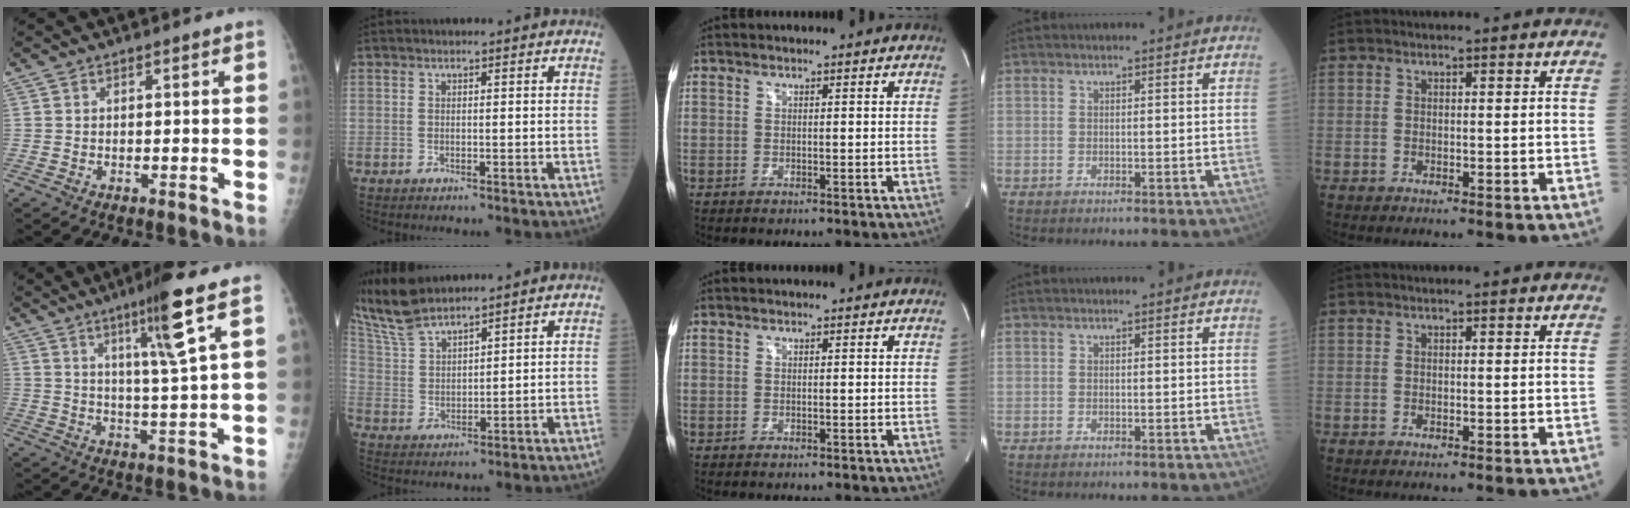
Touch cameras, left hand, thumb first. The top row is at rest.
{"thumb": {"total": 12.6, "force": [6.3, -0.9, 10.9], "torque": [-0.181, -0.034, 0.107]}, "index": {"total": 8.5, "force": [7.9, 0.8, 2.8], "torque": [-0.082, 0.016, 0.171]}}